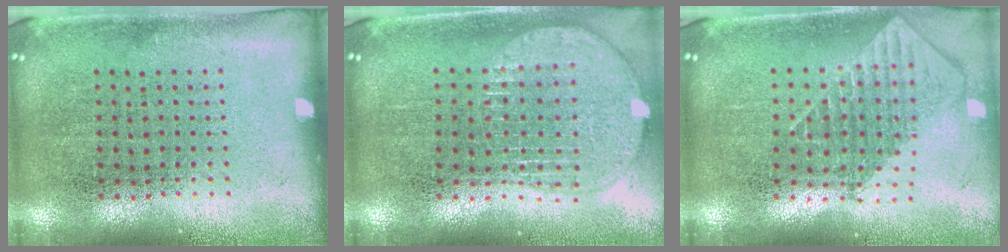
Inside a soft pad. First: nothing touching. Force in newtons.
{"total": 1.8, "press": 1.5, "slide": 1.0}
{"total": 1.9, "press": 1.5, "slide": 1.1}